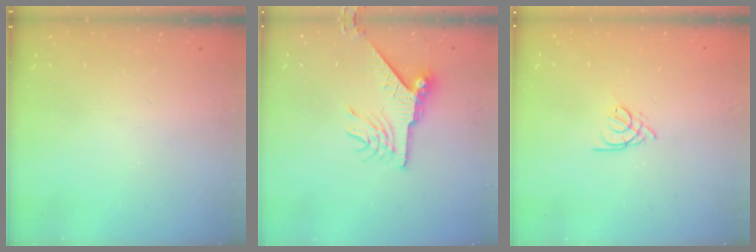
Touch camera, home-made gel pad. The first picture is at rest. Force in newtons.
{"total": 9.3, "press": 9.3, "slide": 0.4}
{"total": 2.7, "press": 2.6, "slide": 0.5}